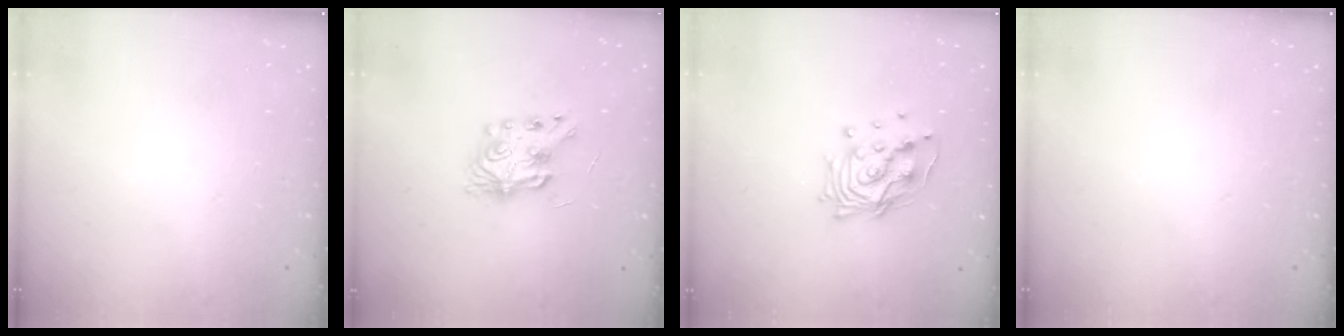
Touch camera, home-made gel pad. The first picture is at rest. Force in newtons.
{"total": 7.8, "press": 7.8, "slide": 0.5}
{"total": 12.9, "press": 12.8, "slide": 1.1}
{"total": 0.0}